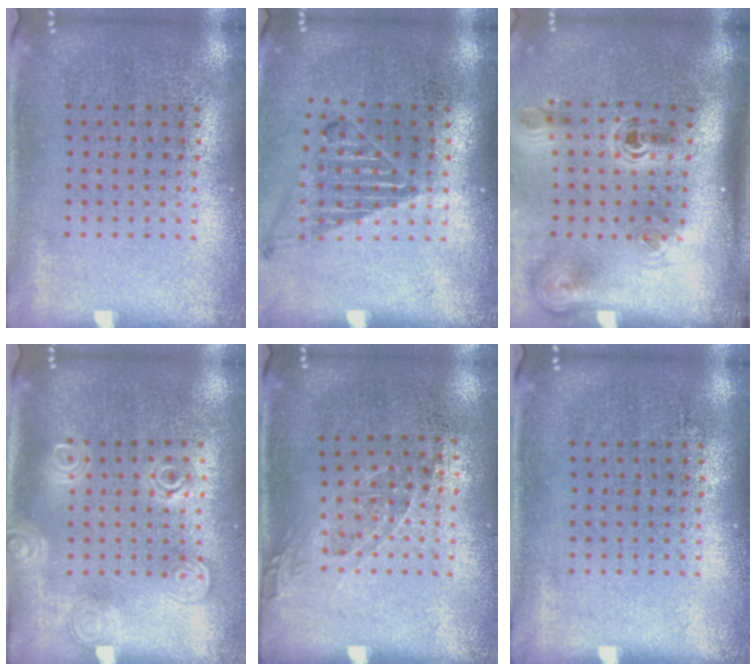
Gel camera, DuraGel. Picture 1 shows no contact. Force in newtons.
{"total": 1.1, "press": 1.1, "slide": 0.2}
{"total": 2.3, "press": 1.5, "slide": 1.8}
{"total": 1.4, "press": 1.3, "slide": 0.4}
{"total": 1.0, "press": 0.8, "slide": 0.6}
{"total": 0.0}